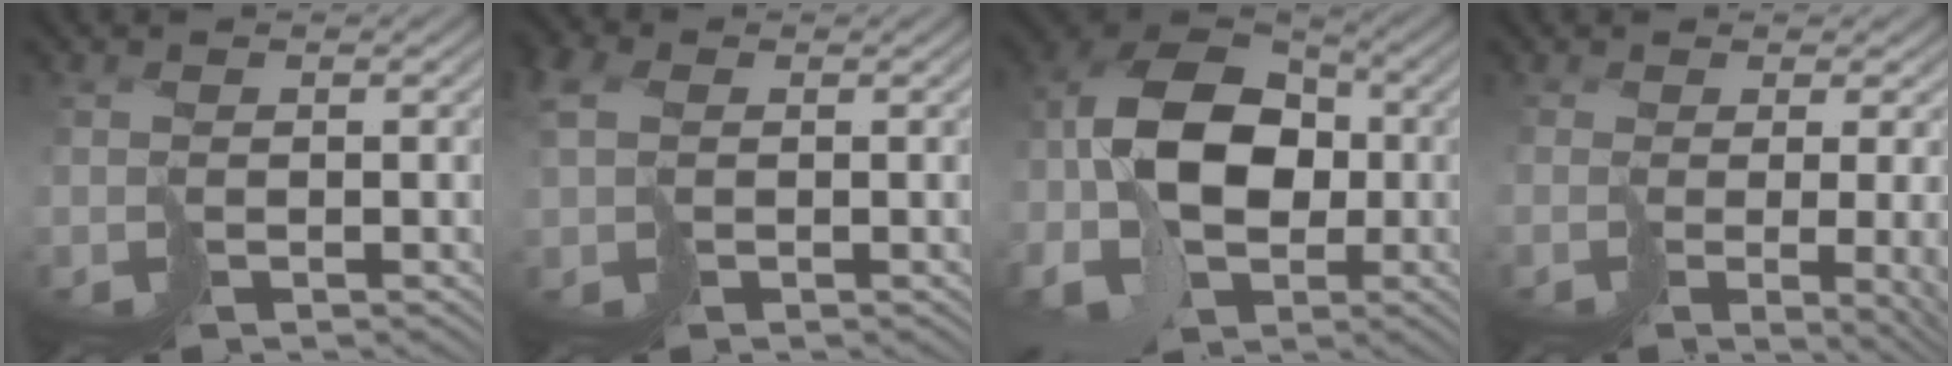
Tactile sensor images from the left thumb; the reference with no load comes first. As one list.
[{"total": 4.1, "force": [0.6, 3.1, 2.6], "torque": [-0.093, -0.001, 0.008]}, {"total": 13.8, "force": [-1.8, 9.8, 9.6], "torque": [-0.189, -0.006, -0.032]}, {"total": 8.4, "force": [-1.3, 2.7, 7.8], "torque": [-0.080, -0.029, 0.022]}]